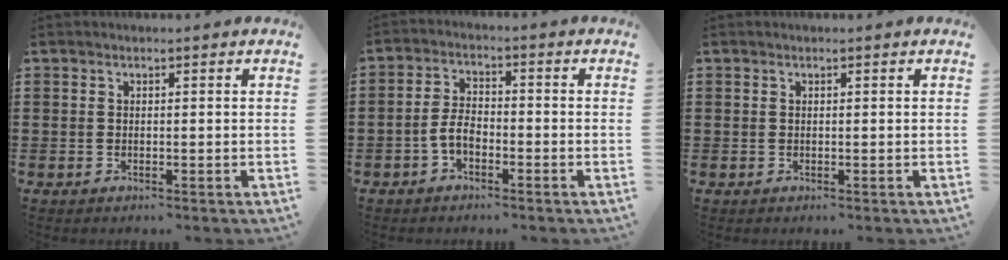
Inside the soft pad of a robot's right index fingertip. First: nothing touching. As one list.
[{"total": 4.1, "force": [-1.9, 2.0, 2.9], "torque": [-0.074, 0.000, -0.043]}, {"total": 0.0}]